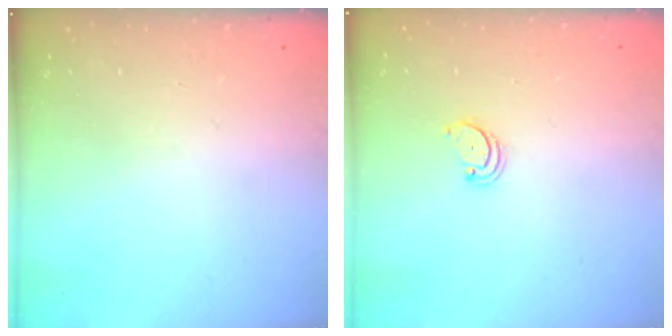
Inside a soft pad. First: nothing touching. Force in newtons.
{"total": 2.4, "press": 2.3, "slide": 0.5}